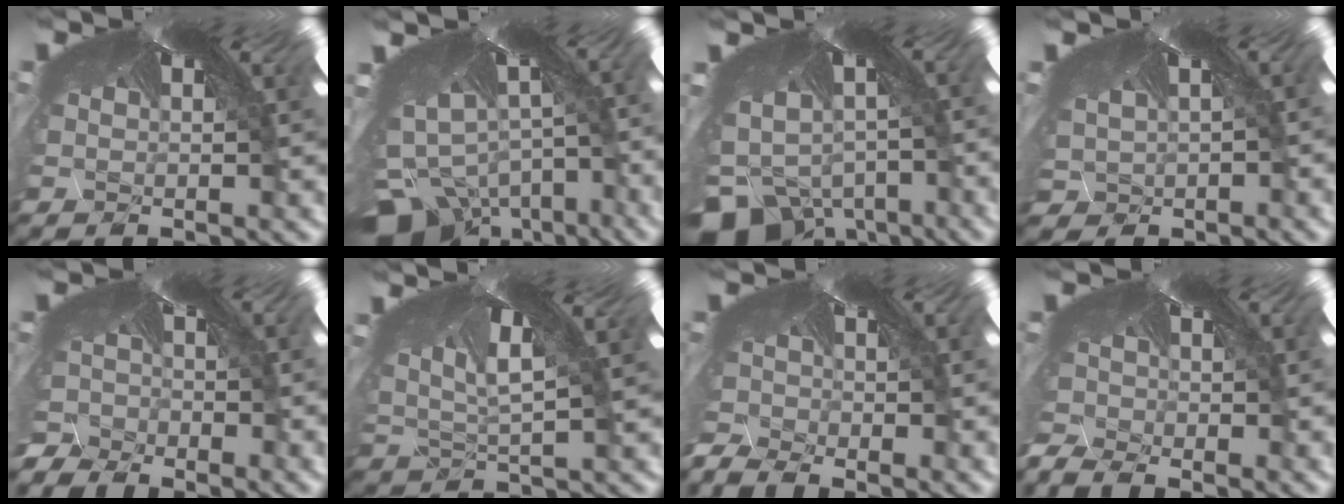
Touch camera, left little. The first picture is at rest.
{"total": 10.0, "force": [-9.9, 1.2, -0.6], "torque": [-0.015, -0.096, -0.125]}
{"total": 9.2, "force": [-9.0, 1.4, -0.6], "torque": [-0.016, -0.095, -0.110]}
{"total": 2.1, "force": [-1.6, 1.0, -1.0], "torque": [-0.031, -0.024, 0.005]}
{"total": 9.2, "force": [-9.1, 0.8, 0.7], "torque": [-0.018, -0.075, -0.126]}
{"total": 1.9, "force": [-1.6, 0.8, 0.4], "torque": [-0.050, -0.032, 0.010]}
{"total": 8.1, "force": [-8.0, 0.4, 0.8], "torque": [-0.028, -0.091, -0.097]}
{"total": 7.2, "force": [-7.1, 0.5, 0.7], "torque": [-0.030, -0.085, -0.082]}